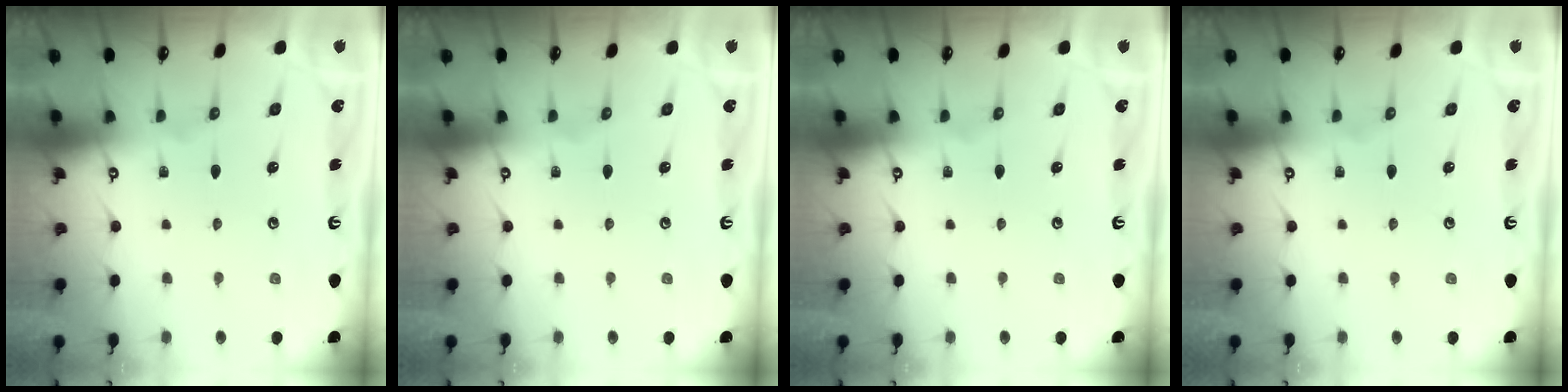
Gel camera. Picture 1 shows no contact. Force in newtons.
{"total": 0.0}
{"total": 0.0}
{"total": 0.0}